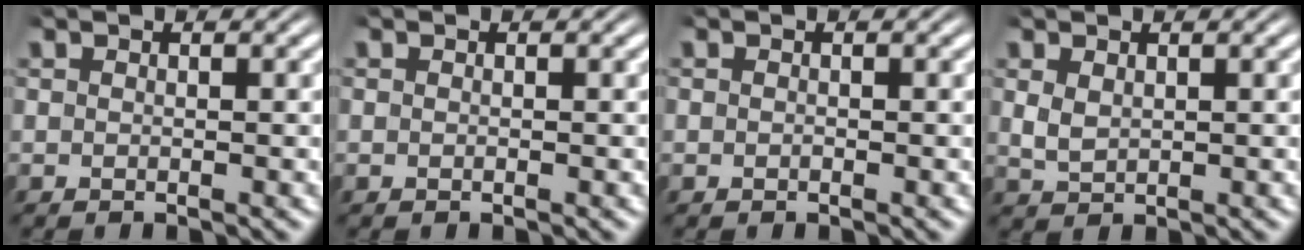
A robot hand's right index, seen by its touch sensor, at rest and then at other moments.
{"total": 0.0}
{"total": 0.0}
{"total": 2.1, "force": [0.4, 1.7, 1.1], "torque": [-0.037, -0.014, 0.021]}